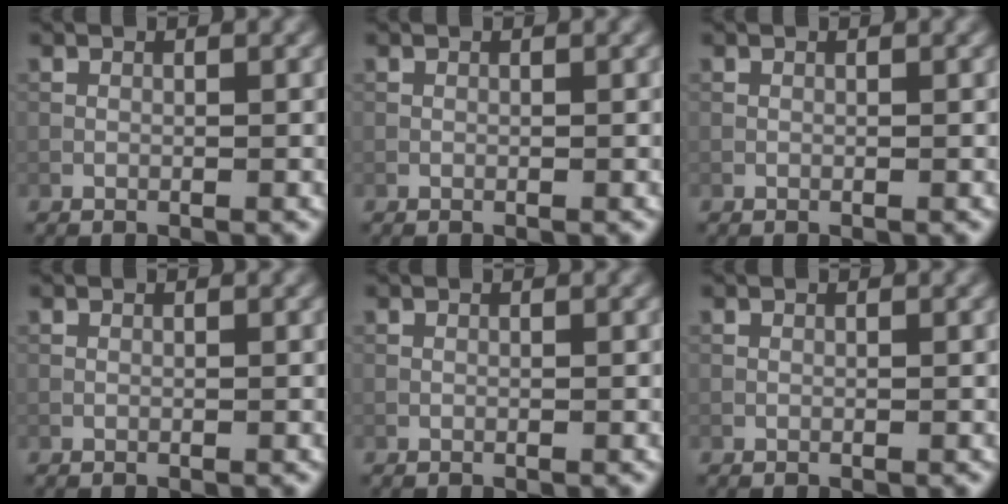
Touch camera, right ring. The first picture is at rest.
{"total": 0.0}
{"total": 0.0}
{"total": 0.0}
{"total": 0.0}
{"total": 0.0}